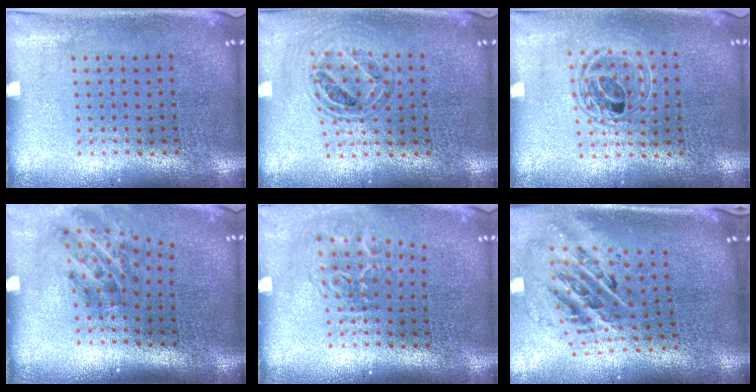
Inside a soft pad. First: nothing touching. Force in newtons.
{"total": 0.7, "press": 0.7, "slide": 0.0}
{"total": 1.6, "press": 1.3, "slide": 0.8}
{"total": 1.9, "press": 1.2, "slide": 1.5}
{"total": 1.9, "press": 1.2, "slide": 1.4}
{"total": 2.5, "press": 1.8, "slide": 1.8}